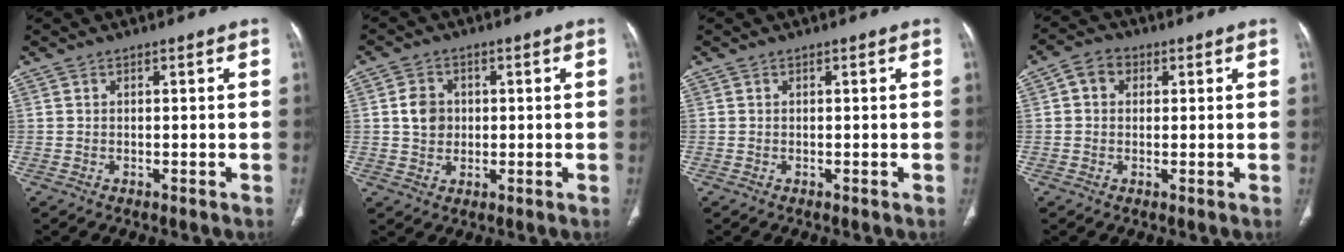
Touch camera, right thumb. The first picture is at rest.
{"total": 5.1, "force": [0.4, 4.4, 2.6], "torque": [-0.029, 0.002, 0.005]}
{"total": 0.0}
{"total": 4.4, "force": [1.0, 3.7, 2.2], "torque": [-0.020, 0.010, 0.011]}